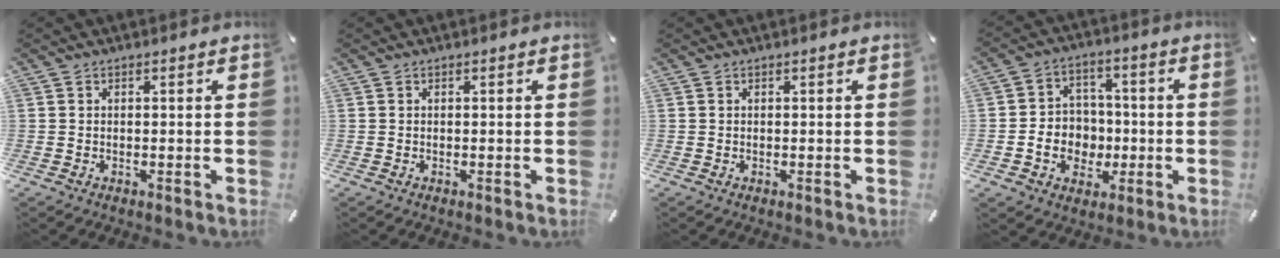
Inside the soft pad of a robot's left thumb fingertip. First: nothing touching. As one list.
[{"total": 0.0}, {"total": 0.0}, {"total": 9.1, "force": [-2.3, 8.2, 3.3], "torque": [-0.065, 0.020, -0.037]}]